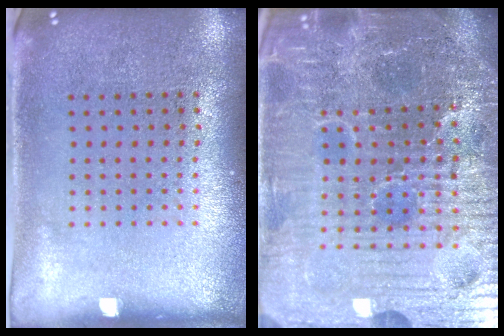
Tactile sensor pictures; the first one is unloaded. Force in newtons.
{"total": 7.2, "press": 6.4, "slide": 3.2}